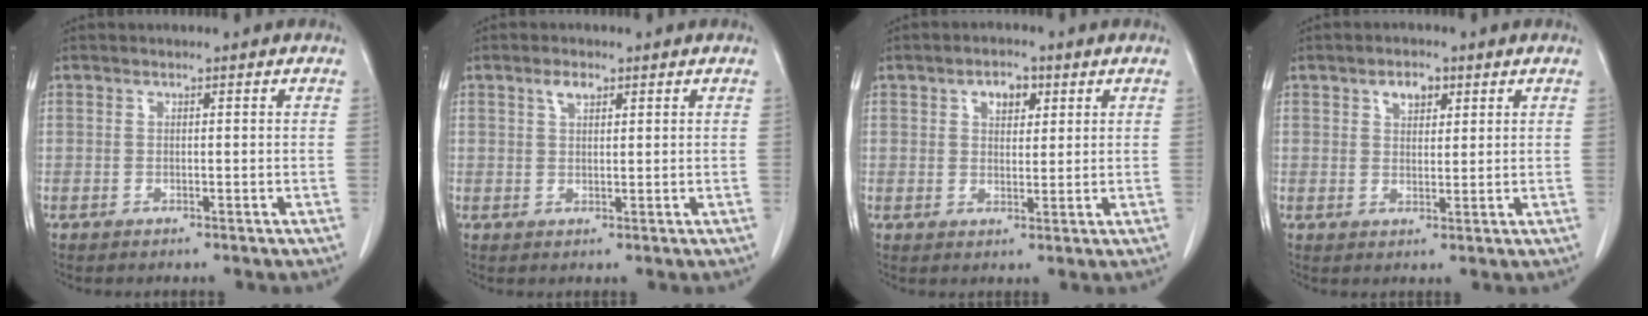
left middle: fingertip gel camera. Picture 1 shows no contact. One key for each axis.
{"total": 2.2, "fx": 1.3, "fy": 1.0, "fz": 1.4, "tx": -0.032, "ty": 0.003, "tz": 0.026}
{"total": 3.6, "fx": 1.7, "fy": 2.2, "fz": 2.4, "tx": -0.037, "ty": 0.007, "tz": 0.028}
{"total": 3.2, "fx": 1.7, "fy": 1.9, "fz": 1.9, "tx": -0.031, "ty": 0.004, "tz": 0.030}